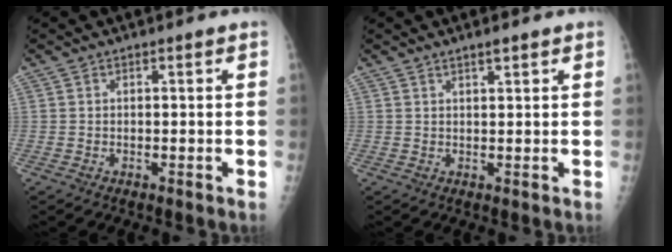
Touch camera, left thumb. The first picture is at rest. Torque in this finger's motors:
{"motor_torque": [-0.27, 0.17, -0.17, 0.11, -0.11]}